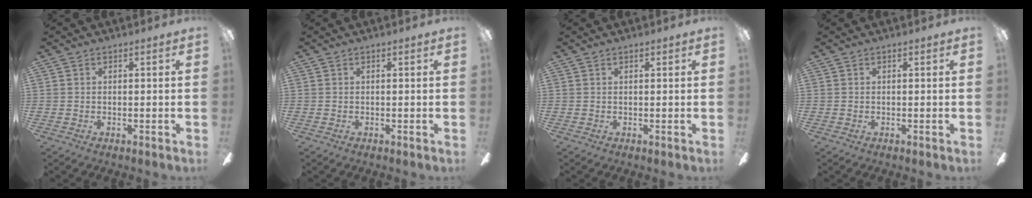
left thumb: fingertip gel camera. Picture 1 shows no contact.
{"total": 0.0}
{"total": 0.6, "force": [0.4, 0.1, 0.3], "torque": [-0.008, 0.002, 0.007]}
{"total": 0.0}